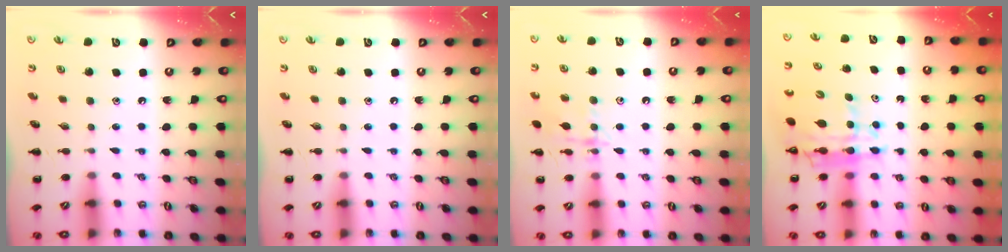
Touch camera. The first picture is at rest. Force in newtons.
{"total": 0.0}
{"total": 11.7, "press": 11.7, "slide": 0.8}
{"total": 12.1, "press": 11.7, "slide": 3.3}